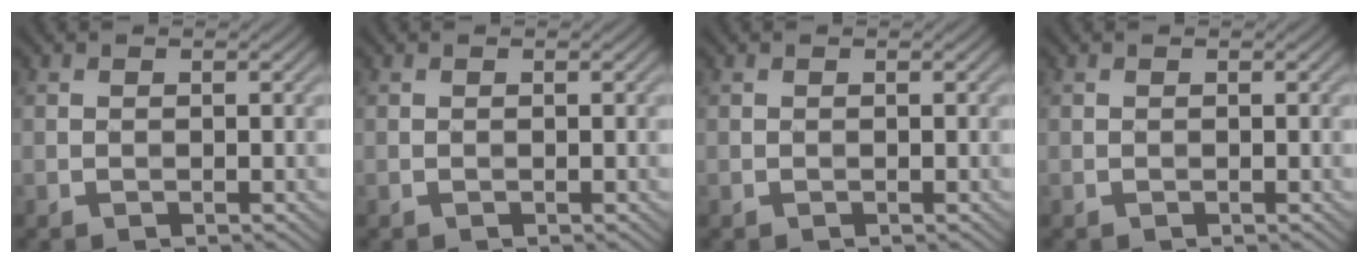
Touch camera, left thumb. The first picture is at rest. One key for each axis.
{"total": 0.0}
{"total": 0.0}
{"total": 0.0}